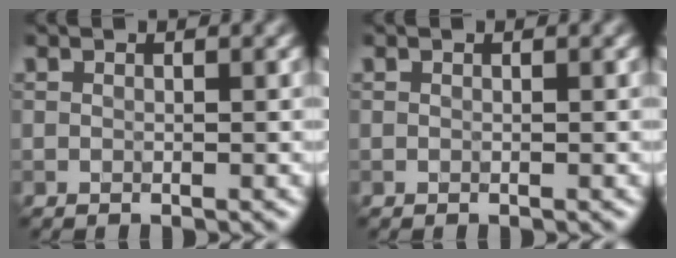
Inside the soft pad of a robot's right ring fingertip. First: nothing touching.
{"total": 0.0}